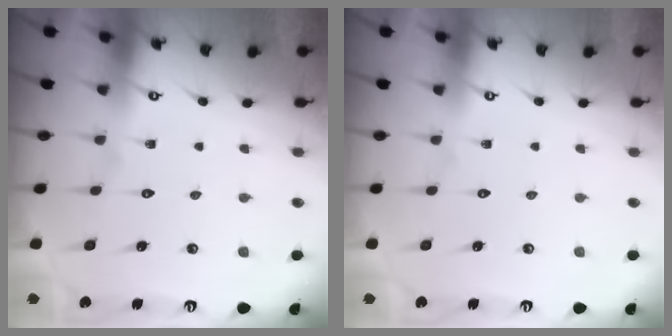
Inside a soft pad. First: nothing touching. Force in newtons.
{"total": 0.0}